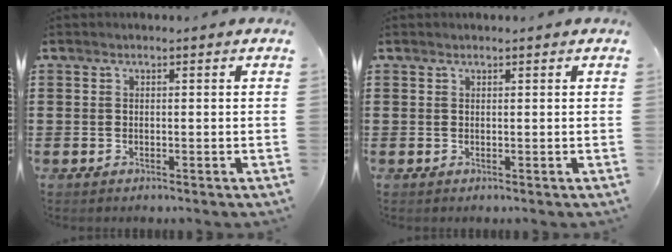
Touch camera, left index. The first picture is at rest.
{"total": 0.0}